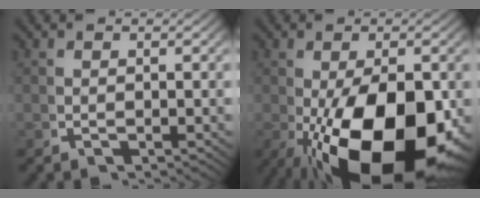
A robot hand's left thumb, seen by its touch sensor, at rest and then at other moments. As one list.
[{"total": 18.3, "force": [-5.2, 9.7, 14.6], "torque": [-0.256, -0.074, -0.039]}]